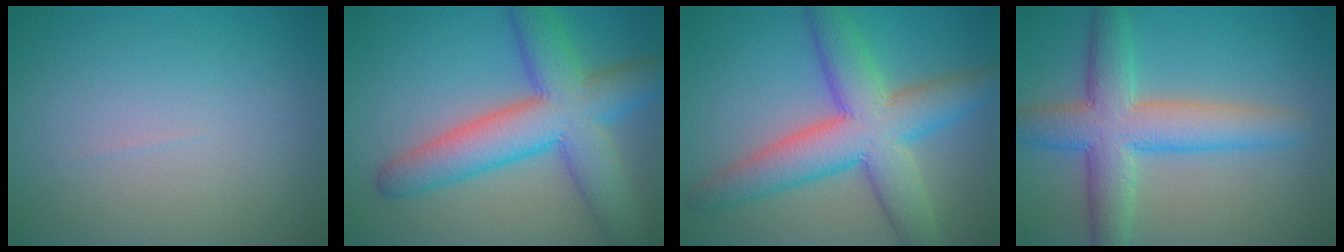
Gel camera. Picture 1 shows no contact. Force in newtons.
{"total": 9.1, "press": 9.1, "slide": 0.4}
{"total": 8.8, "press": 8.8, "slide": 0.2}
{"total": 6.8, "press": 6.8, "slide": 0.3}